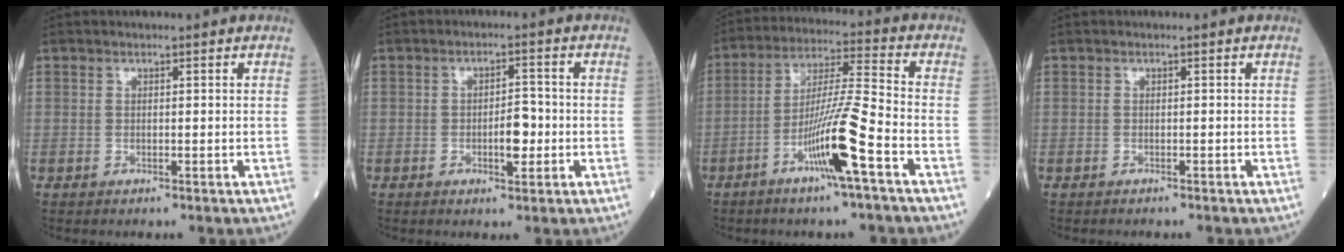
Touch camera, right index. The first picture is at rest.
{"total": 4.0, "force": [-1.0, 1.4, 3.6], "torque": [-0.056, 0.003, -0.015]}
{"total": 11.3, "force": [-5.2, -0.8, 10.0], "torque": [-0.193, -0.002, -0.098]}
{"total": 1.0, "force": [-0.9, 0.3, 0.3], "torque": [-0.008, -0.001, -0.013]}